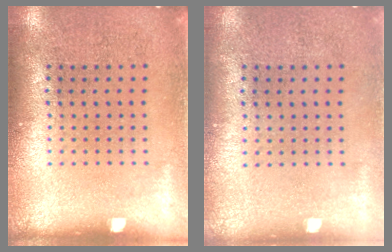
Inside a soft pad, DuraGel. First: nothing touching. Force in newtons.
{"total": 0.0}